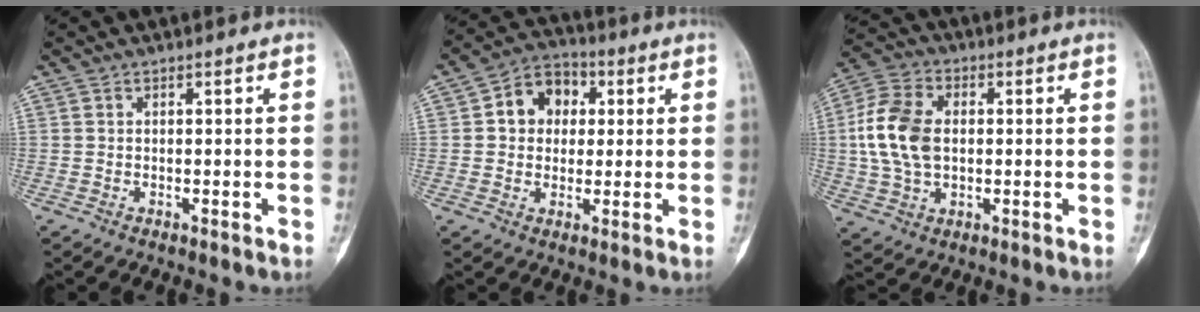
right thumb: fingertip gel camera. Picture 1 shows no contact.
{"total": 11.1, "force": [2.0, 9.2, 5.9], "torque": [-0.046, 0.013, 0.019]}
{"total": 12.5, "force": [0.6, 8.4, 9.3], "torque": [-0.181, 0.013, 0.009]}